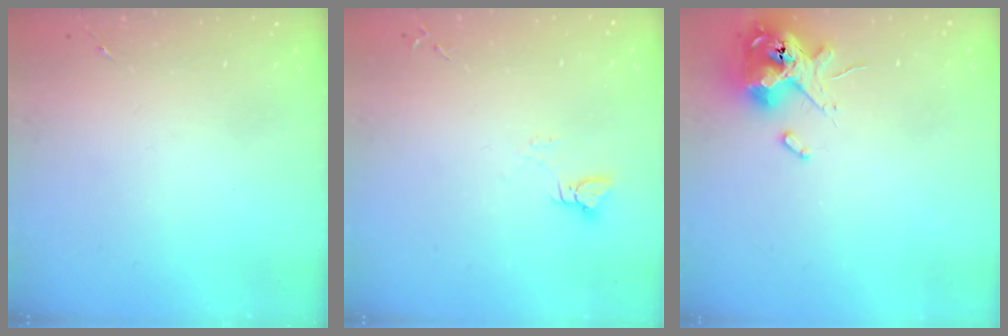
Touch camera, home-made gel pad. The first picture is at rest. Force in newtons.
{"total": 3.0, "press": 3.0, "slide": 0.3}
{"total": 14.6, "press": 14.4, "slide": 2.8}